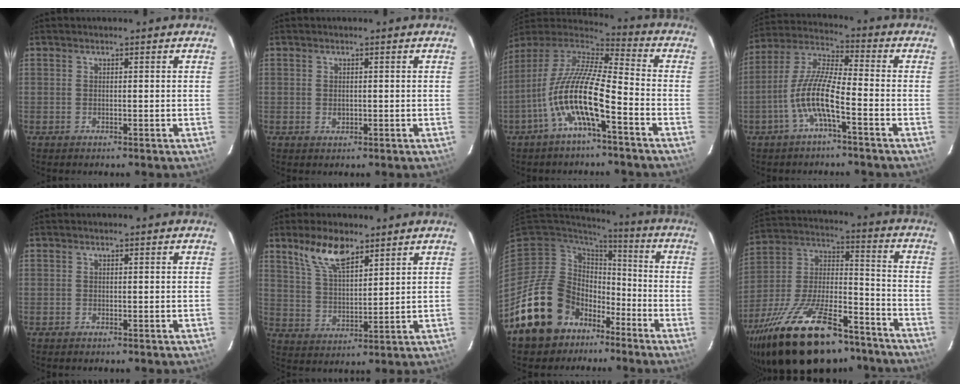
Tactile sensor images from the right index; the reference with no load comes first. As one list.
[{"total": 1.3, "force": [-0.2, 1.0, 0.7], "torque": [-0.012, 0.002, -0.002]}, {"total": 15.2, "force": [-6.0, 3.2, 13.5], "torque": [-0.253, -0.010, -0.122]}, {"total": 9.6, "force": [-4.2, 1.5, 8.6], "torque": [-0.192, 0.005, -0.084]}, {"total": 0.0}, {"total": 9.0, "force": [6.3, 3.3, 5.5], "torque": [-0.104, 0.009, 0.127]}, {"total": 17.0, "force": [-10.7, 12.4, 4.9], "torque": [-0.125, 0.027, -0.160]}, {"total": 29.6, "force": [-20.7, 11.3, 17.9], "torque": [-0.342, -0.011, -0.322]}]